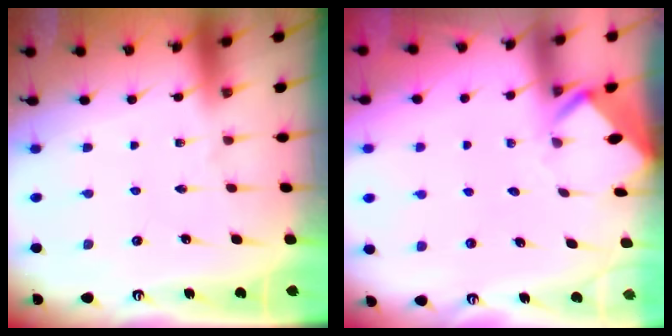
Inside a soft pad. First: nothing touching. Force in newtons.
{"total": 3.5, "press": 3.5, "slide": 0.1}